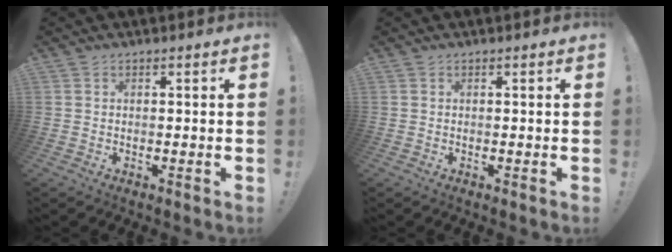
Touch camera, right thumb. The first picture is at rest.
{"total": 0.0}